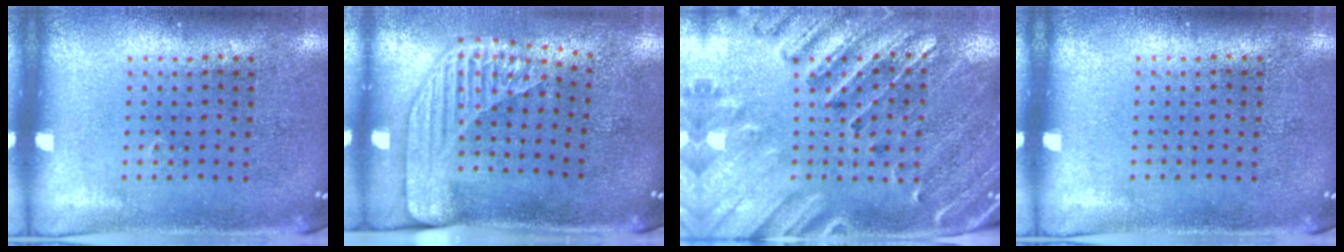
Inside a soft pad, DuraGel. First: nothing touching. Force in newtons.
{"total": 2.3, "press": 1.7, "slide": 1.5}
{"total": 2.9, "press": 2.7, "slide": 1.0}
{"total": 0.0}